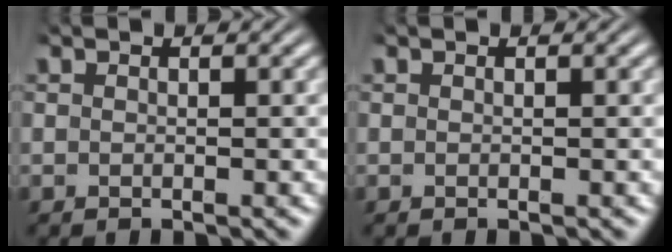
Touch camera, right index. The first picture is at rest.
{"total": 0.0}